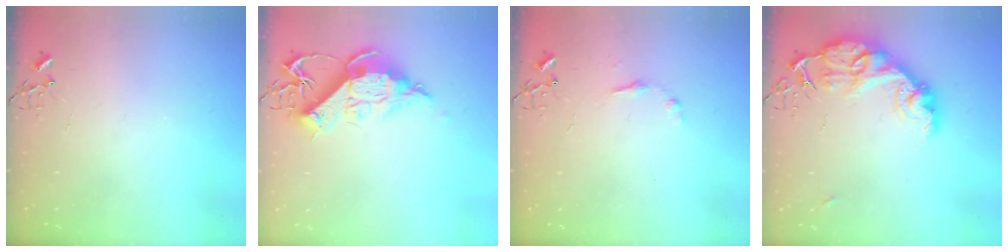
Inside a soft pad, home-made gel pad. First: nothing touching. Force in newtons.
{"total": 13.7, "press": 13.6, "slide": 1.5}
{"total": 6.5, "press": 6.5, "slide": 0.7}
{"total": 16.0, "press": 16.0, "slide": 1.1}